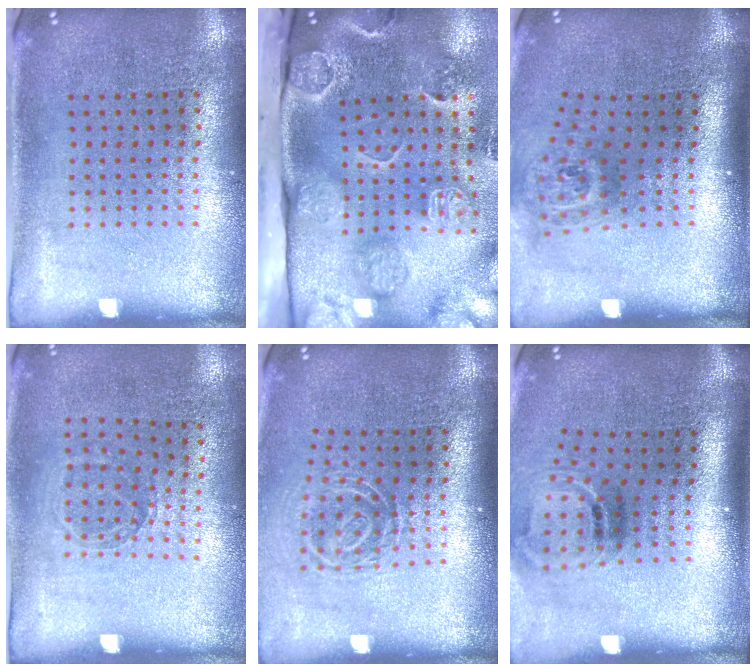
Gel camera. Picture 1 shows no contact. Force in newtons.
{"total": 4.5, "press": 3.3, "slide": 3.1}
{"total": 1.8, "press": 1.2, "slide": 1.3}
{"total": 0.9, "press": 0.8, "slide": 0.5}
{"total": 1.8, "press": 1.2, "slide": 1.4}
{"total": 1.8, "press": 1.1, "slide": 1.4}